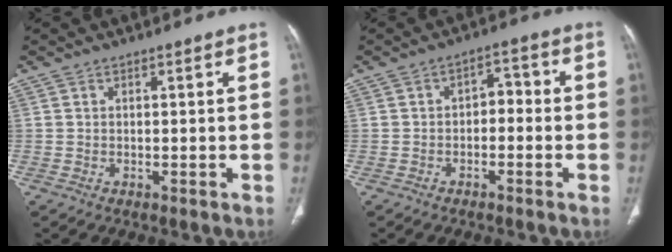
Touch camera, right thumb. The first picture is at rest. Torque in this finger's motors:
{"motor_torque": [0.06, -0.16, 0.11, 0.32, 0.08]}